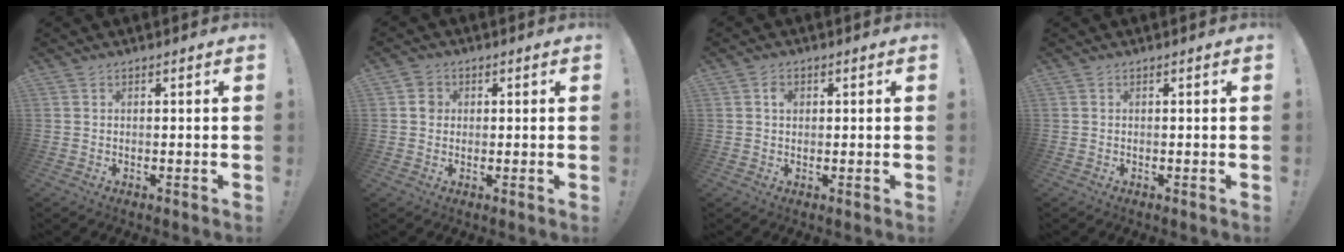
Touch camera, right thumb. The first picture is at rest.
{"total": 3.2, "force": [0.4, 3.0, 1.0], "torque": [-0.005, 0.003, 0.003]}
{"total": 2.1, "force": [0.4, 1.7, 1.2], "torque": [-0.009, -0.001, 0.003]}
{"total": 0.0}